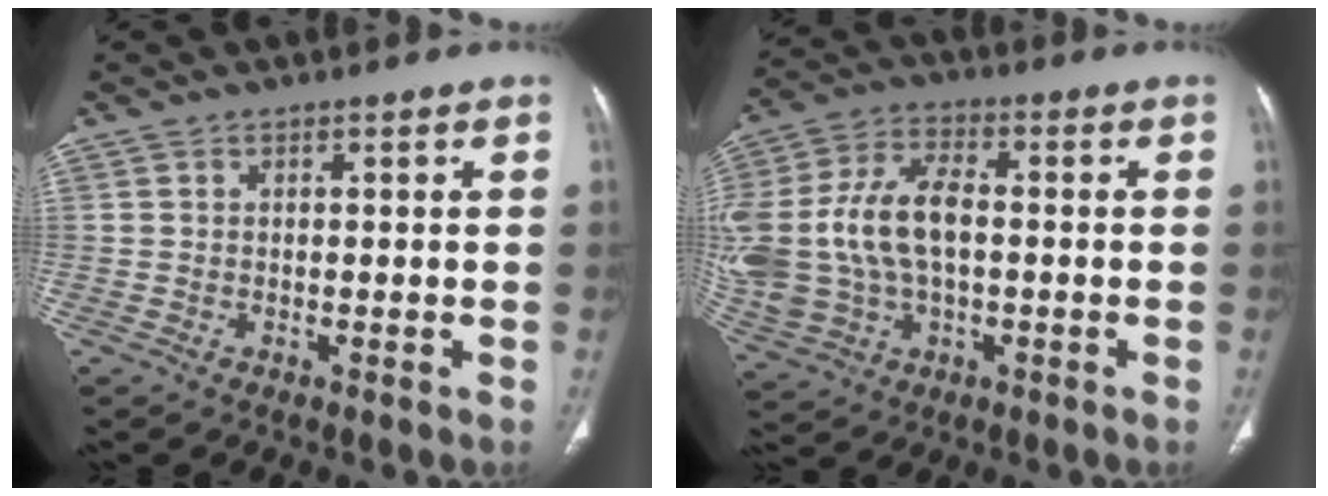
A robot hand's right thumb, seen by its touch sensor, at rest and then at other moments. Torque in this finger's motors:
{"motor_torque": [1.96, 1.96, 2.04, 0.11, 0.28]}